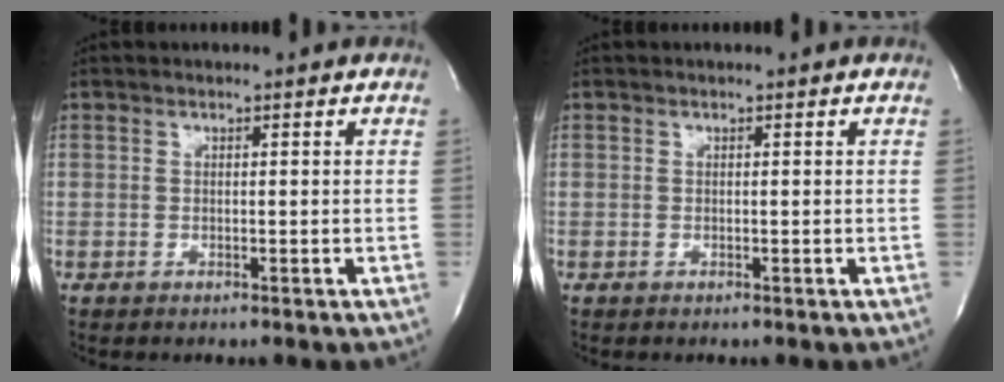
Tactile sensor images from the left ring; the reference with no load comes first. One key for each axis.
{"total": 0.0}